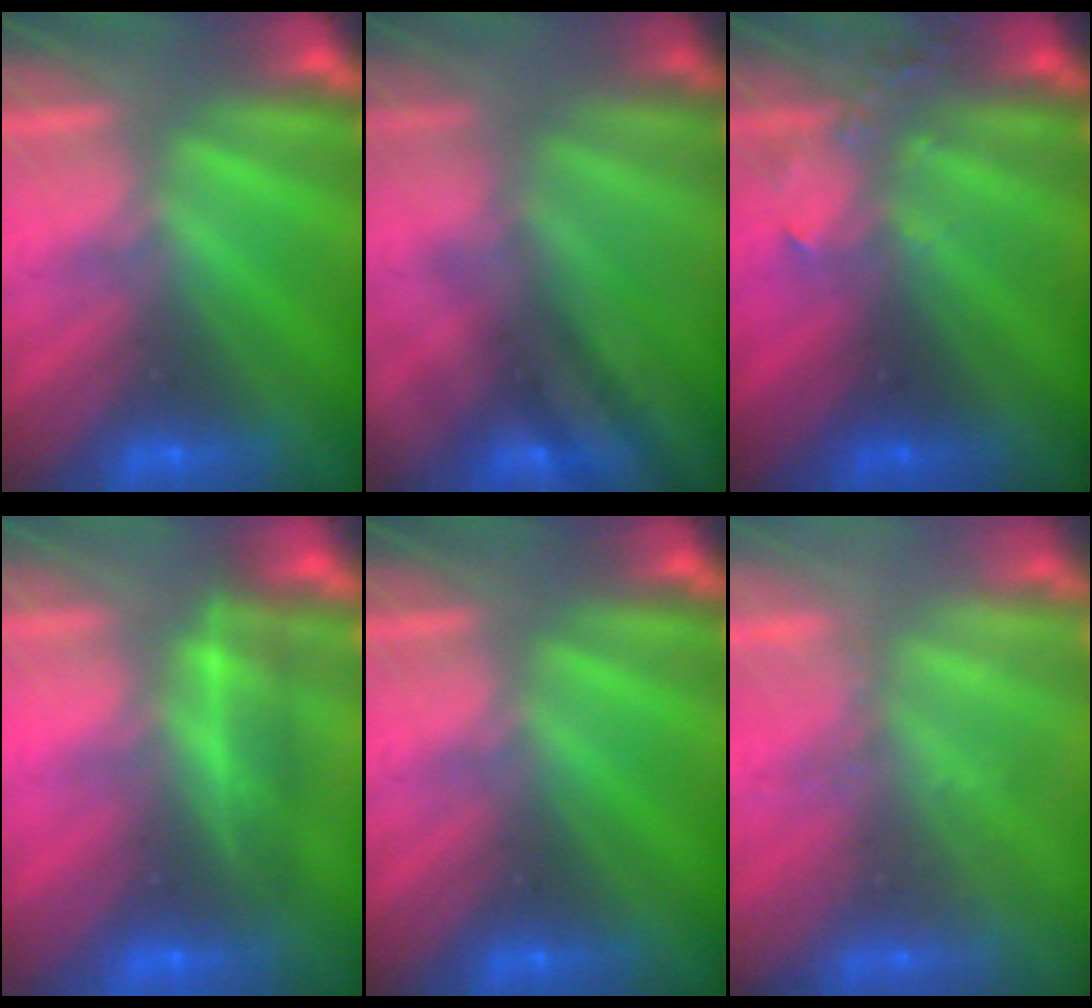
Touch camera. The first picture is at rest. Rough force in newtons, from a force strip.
{"total": 2.4}
{"total": 3.4}
{"total": 2.2}
{"total": 0.0}
{"total": 2.3}